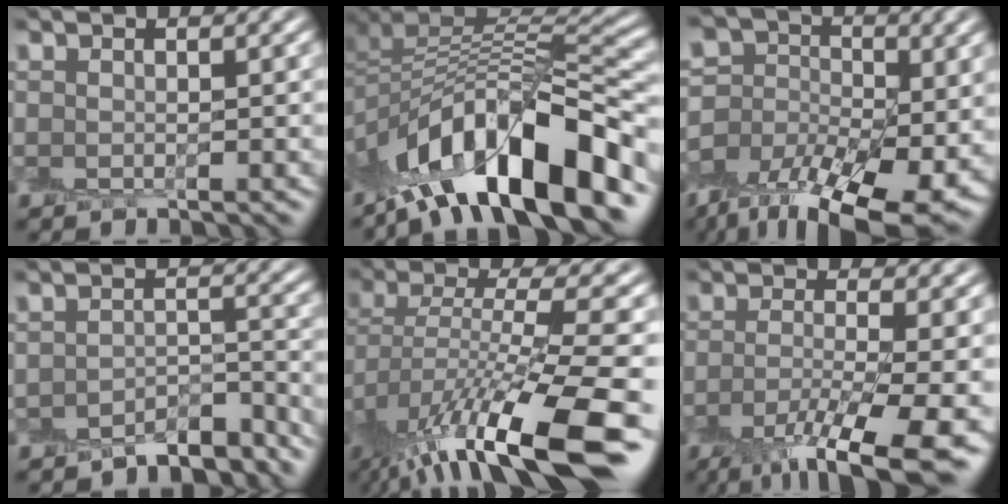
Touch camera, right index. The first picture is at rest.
{"total": 11.3, "force": [-5.8, 4.5, 8.6], "torque": [-0.126, 0.023, -0.101]}
{"total": 12.7, "force": [-6.5, 7.4, 7.9], "torque": [-0.131, -0.002, -0.109]}
{"total": 3.6, "force": [-3.4, 1.0, 0.6], "torque": [-0.002, 0.005, -0.051]}
{"total": 12.0, "force": [-6.2, 2.8, 9.8], "torque": [-0.186, 0.014, -0.091]}
{"total": 9.9, "force": [-5.2, 2.4, 8.0], "torque": [-0.138, -0.019, -0.085]}